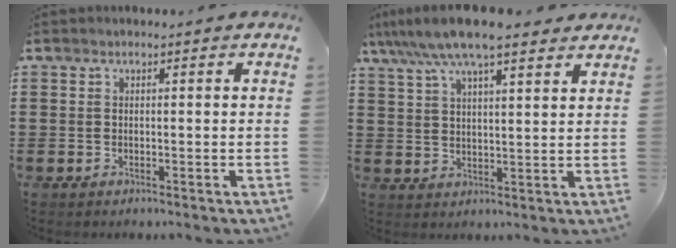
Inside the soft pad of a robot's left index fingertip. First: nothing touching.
{"total": 8.8, "force": [7.0, 1.4, 5.1], "torque": [-0.118, -0.014, 0.125]}